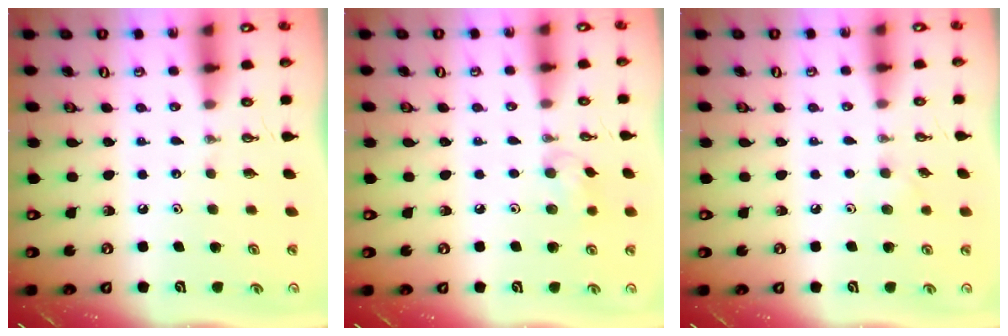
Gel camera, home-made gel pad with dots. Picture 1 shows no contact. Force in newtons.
{"total": 8.3, "press": 8.0, "slide": 2.2}
{"total": 4.4, "press": 4.3, "slide": 0.7}